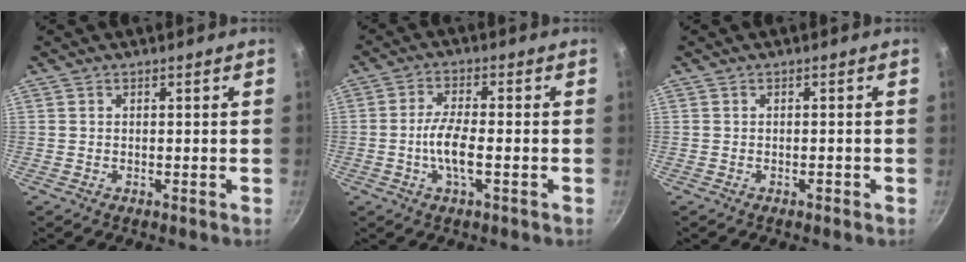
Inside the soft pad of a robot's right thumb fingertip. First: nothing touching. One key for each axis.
{"total": 6.4, "fx": -1.7, "fy": 1.6, "fz": 6.0, "tx": -0.124, "ty": 0.012, "tz": -0.040}
{"total": 0.8, "fx": -0.5, "fy": 0.3, "fz": 0.5, "tx": -0.011, "ty": 0.006, "tz": -0.007}